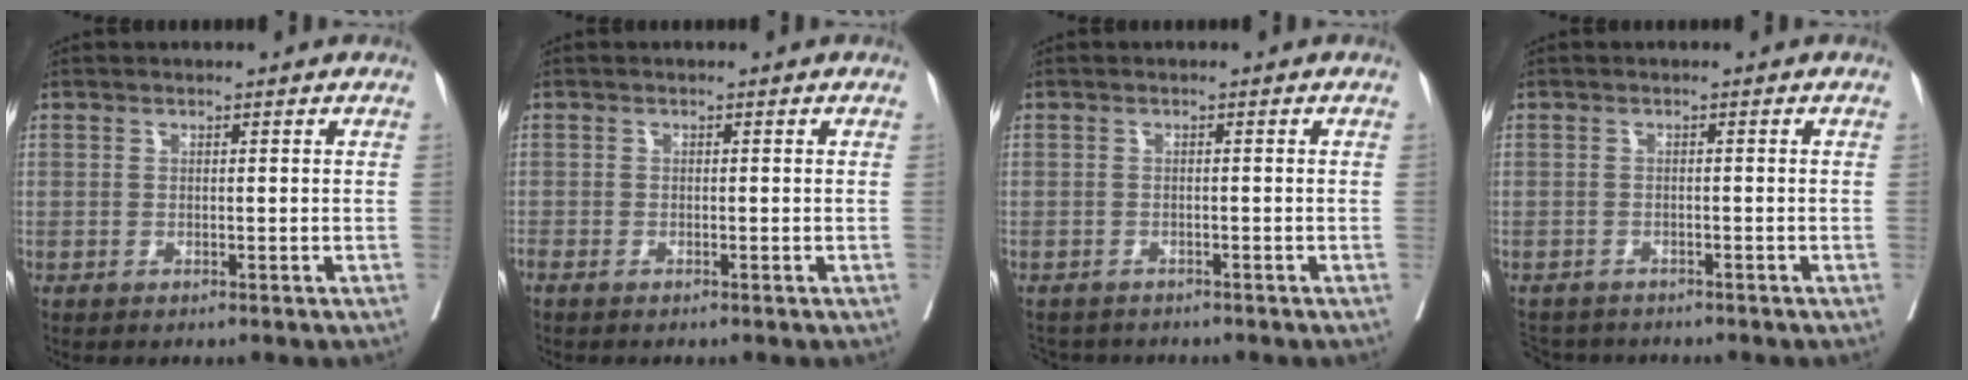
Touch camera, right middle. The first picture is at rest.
{"total": 0.9, "force": [-0.8, 0.3, 0.3], "torque": [-0.012, -0.004, -0.016]}
{"total": 4.0, "force": [-3.8, 1.4, 0.3], "torque": [0.000, -0.005, -0.057]}
{"total": 5.2, "force": [-4.8, 1.8, 0.6], "torque": [-0.004, -0.008, -0.074]}